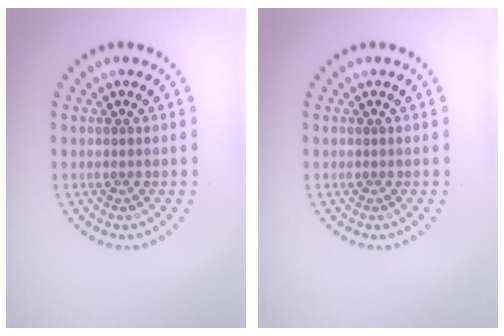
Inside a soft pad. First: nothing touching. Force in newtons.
{"total": 0.0}